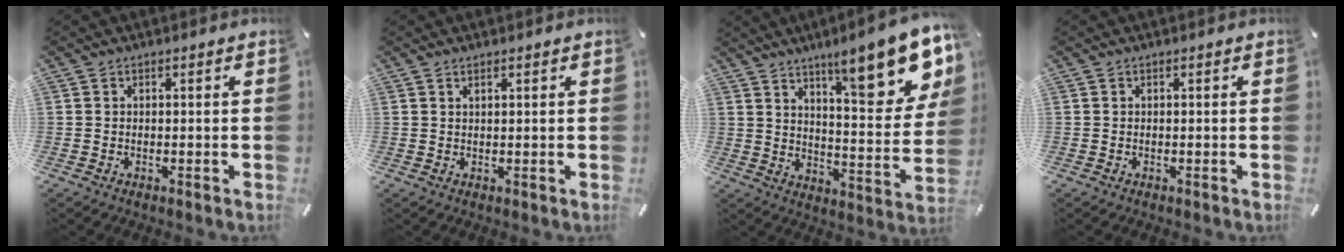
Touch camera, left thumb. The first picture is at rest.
{"total": 1.0, "force": [0.7, 0.1, 0.7], "torque": [-0.014, -0.001, 0.012]}
{"total": 18.8, "force": [12.2, 5.3, 13.2], "torque": [-0.176, -0.085, 0.192]}
{"total": 0.0}